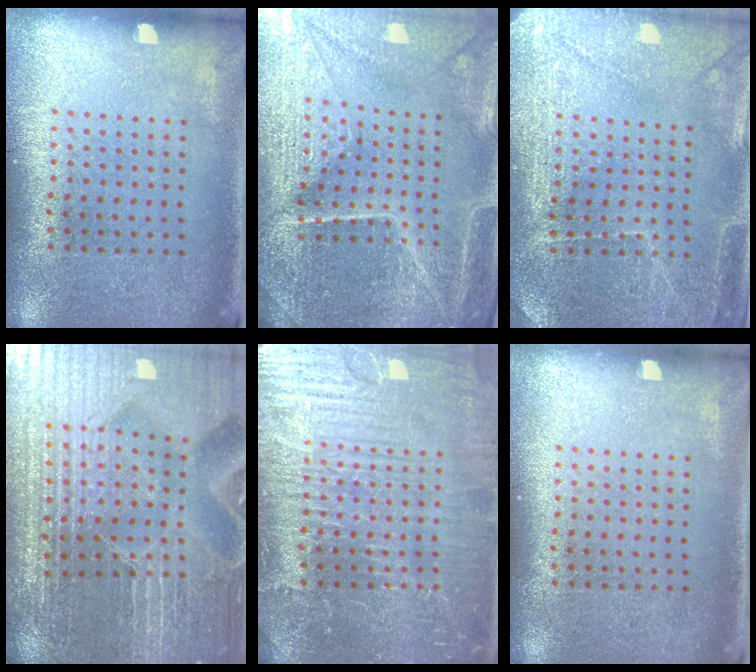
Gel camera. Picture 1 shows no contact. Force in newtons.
{"total": 5.2, "press": 4.9, "slide": 2.0}
{"total": 3.0, "press": 3.0, "slide": 0.2}
{"total": 5.4, "press": 5.1, "slide": 1.8}
{"total": 7.7, "press": 7.6, "slide": 0.9}
{"total": 0.0}